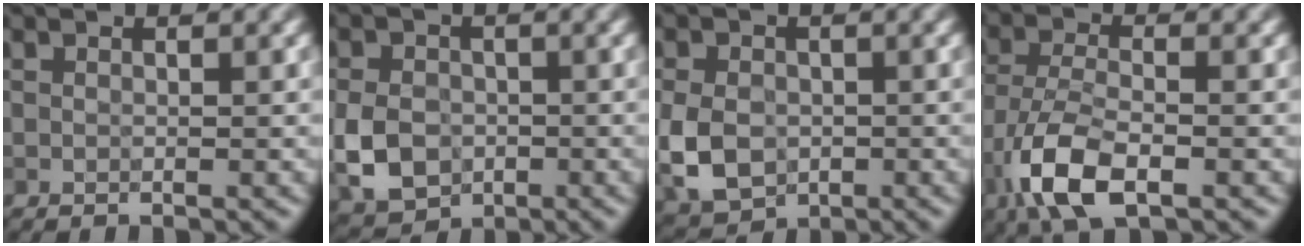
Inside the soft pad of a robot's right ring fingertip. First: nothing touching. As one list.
[{"total": 5.2, "force": [-1.3, 4.1, 2.9], "torque": [-0.065, -0.005, -0.032]}, {"total": 5.7, "force": [-1.2, 4.3, 3.4], "torque": [-0.085, -0.012, -0.026]}, {"total": 7.0, "force": [-3.5, 2.9, 5.3], "torque": [-0.114, -0.005, -0.078]}]